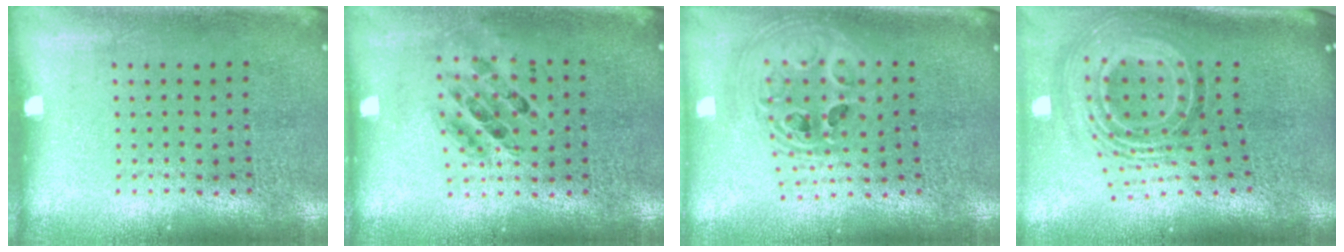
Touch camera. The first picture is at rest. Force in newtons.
{"total": 0.6, "press": 0.6, "slide": 0.1}
{"total": 2.4, "press": 1.8, "slide": 1.5}
{"total": 2.2, "press": 1.6, "slide": 1.6}